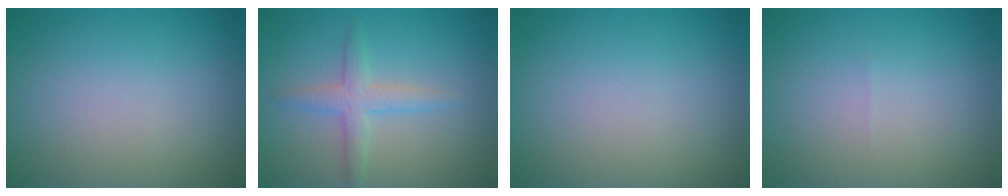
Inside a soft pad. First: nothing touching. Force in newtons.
{"total": 2.7, "press": 2.7, "slide": 0.1}
{"total": 0.0}
{"total": 0.0}